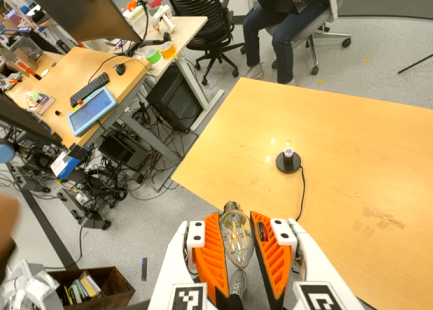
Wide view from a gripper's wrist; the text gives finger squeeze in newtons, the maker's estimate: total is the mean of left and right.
{"total": 12.5, "left": 13.1, "right": 11.9}